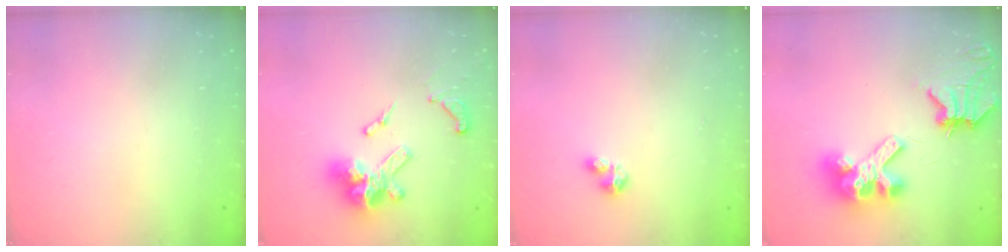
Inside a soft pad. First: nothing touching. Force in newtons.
{"total": 15.5, "press": 15.4, "slide": 1.2}
{"total": 2.9, "press": 2.9, "slide": 0.4}
{"total": 13.2, "press": 13.1, "slide": 1.6}